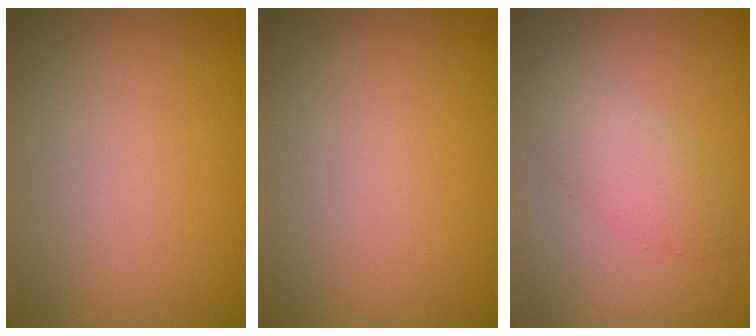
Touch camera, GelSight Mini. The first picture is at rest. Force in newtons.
{"total": 0.0}
{"total": 2.4, "press": 2.4, "slide": 0.2}